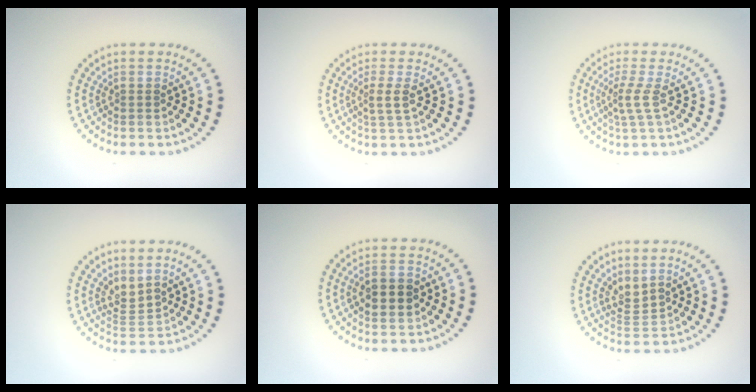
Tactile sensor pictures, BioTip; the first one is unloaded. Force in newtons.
{"total": 1.7, "press": 1.3, "slide": 1.1}
{"total": 2.1, "press": 1.4, "slide": 1.5}
{"total": 2.1, "press": 1.4, "slide": 1.6}
{"total": 3.8, "press": 3.8, "slide": 0.2}
{"total": 2.2, "press": 1.5, "slide": 1.6}